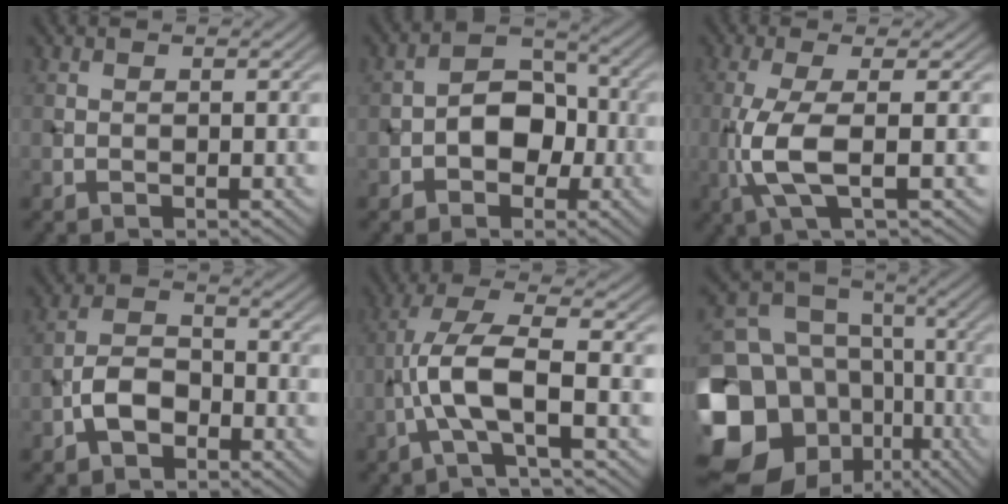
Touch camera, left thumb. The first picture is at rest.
{"total": 6.0, "force": [-1.5, 4.5, 3.7], "torque": [-0.042, 0.006, -0.035]}
{"total": 5.8, "force": [-0.9, 1.3, 5.6], "torque": [-0.123, 0.006, -0.024]}
{"total": 4.6, "force": [-2.3, 2.9, 2.7], "torque": [-0.049, 0.008, -0.053]}
{"total": 7.5, "force": [-2.0, 2.0, 7.0], "torque": [-0.145, 0.017, -0.050]}
{"total": 21.6, "force": [-6.1, 18.0, 10.1], "torque": [-0.241, -0.038, -0.099]}